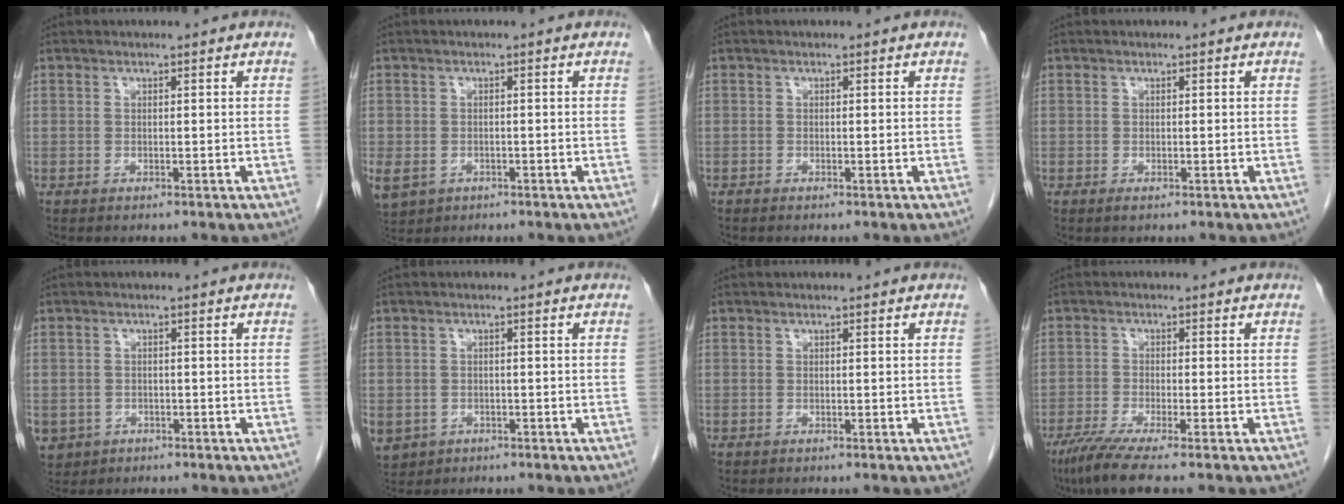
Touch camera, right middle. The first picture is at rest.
{"total": 9.0, "force": [-3.7, 7.3, 3.8], "torque": [-0.115, -0.005, -0.050]}
{"total": 0.0}
{"total": 0.5, "force": [-0.3, 0.2, 0.4], "torque": [-0.006, -0.001, -0.003]}
{"total": 5.4, "force": [-2.5, 4.6, 1.2], "torque": [-0.026, 0.003, -0.036]}
{"total": 7.1, "force": [-3.0, 6.0, 2.2], "torque": [-0.065, -0.001, -0.040]}
{"total": 0.0}
{"total": 6.0, "force": [-4.4, -0.3, 4.0], "torque": [-0.072, -0.019, -0.083]}